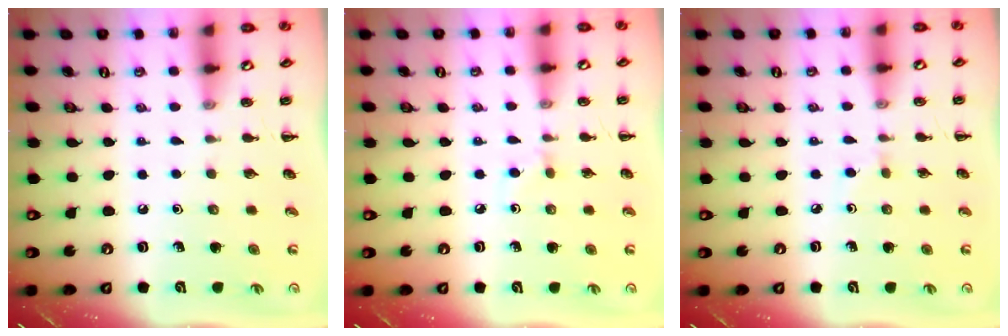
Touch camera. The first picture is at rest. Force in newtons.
{"total": 4.1, "press": 3.8, "slide": 1.6}
{"total": 2.0, "press": 1.7, "slide": 1.0}